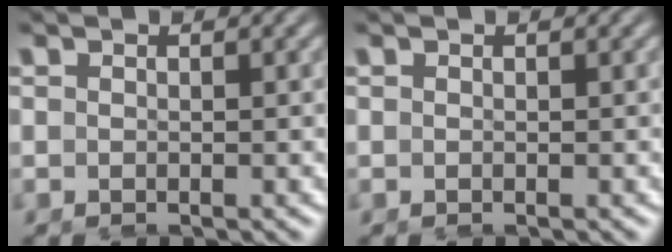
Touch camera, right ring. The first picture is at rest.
{"total": 0.0}